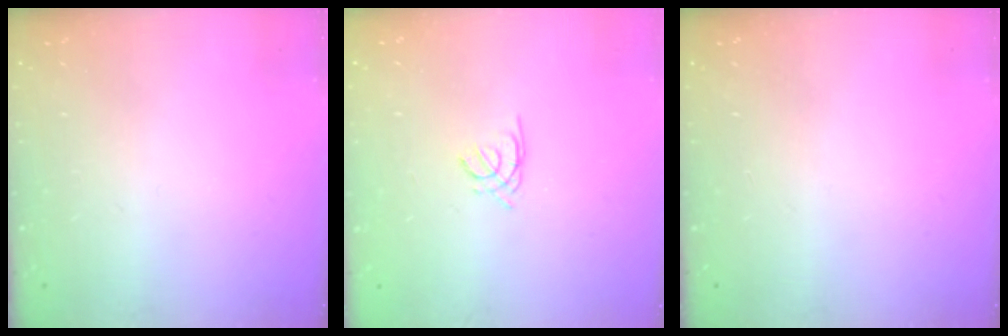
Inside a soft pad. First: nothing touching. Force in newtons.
{"total": 1.4, "press": 1.3, "slide": 0.3}
{"total": 0.0}